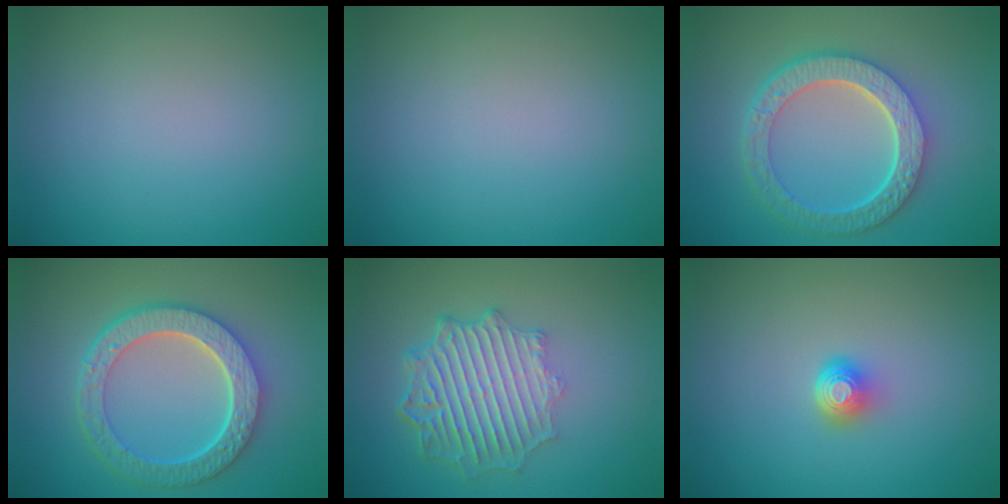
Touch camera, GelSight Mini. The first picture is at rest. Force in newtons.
{"total": 0.0}
{"total": 6.8, "press": 5.0, "slide": 4.6}
{"total": 7.0, "press": 5.2, "slide": 4.7}
{"total": 6.4, "press": 4.8, "slide": 4.2}
{"total": 2.0, "press": 1.4, "slide": 1.4}